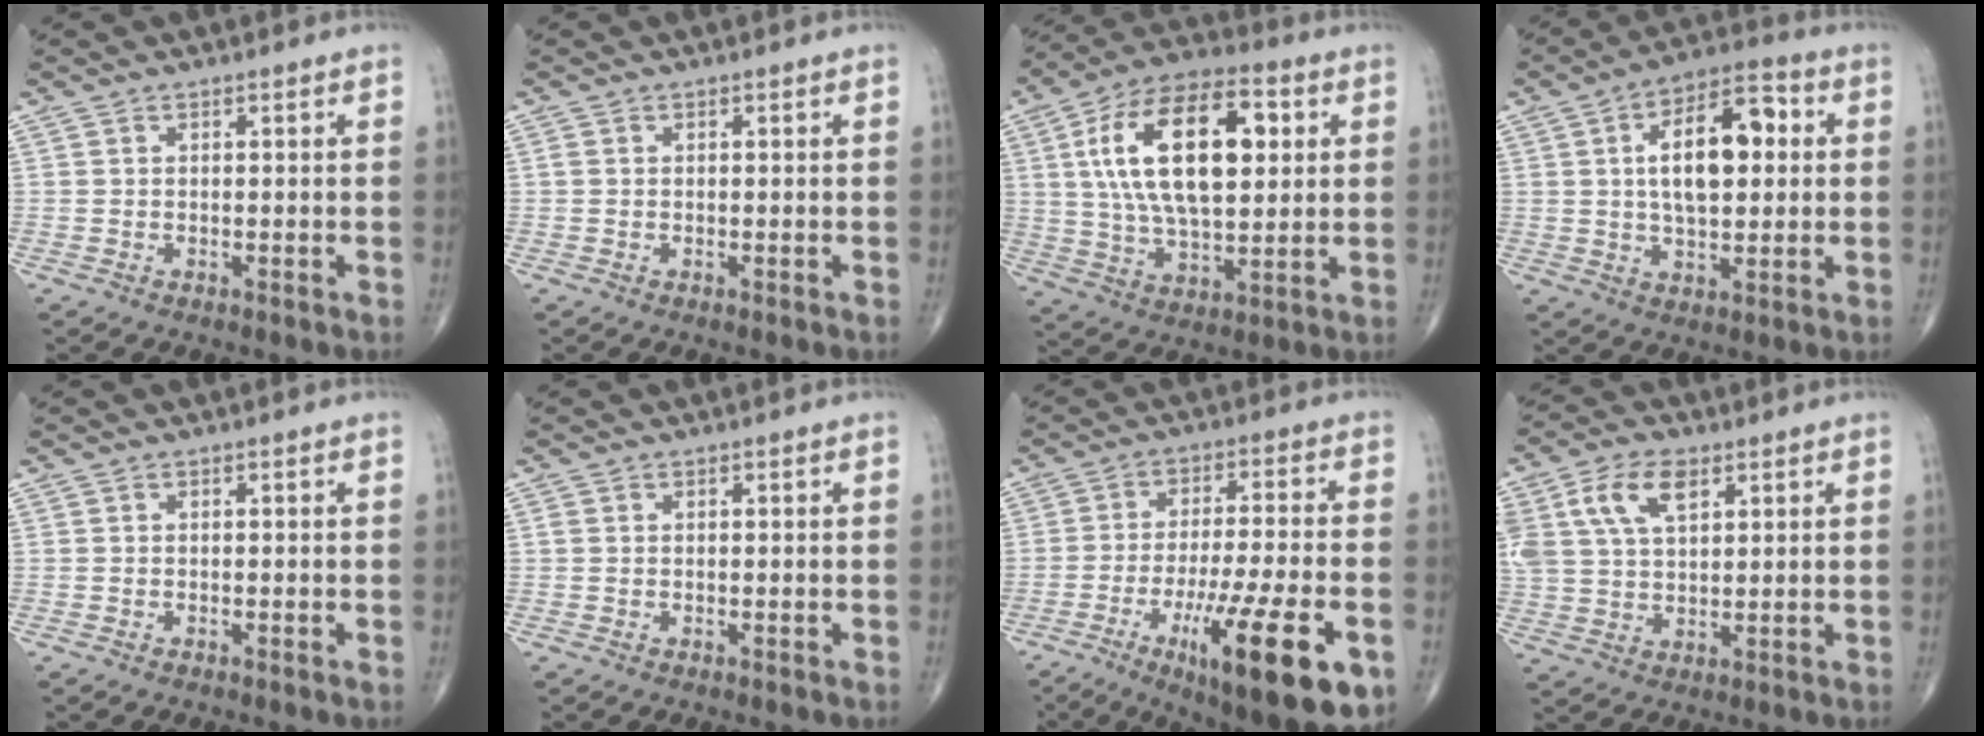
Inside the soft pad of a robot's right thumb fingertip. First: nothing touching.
{"total": 0.5, "force": [0.0, 0.4, 0.3], "torque": [-0.006, 0.001, -0.001]}
{"total": 22.5, "force": [5.0, 11.2, 18.9], "torque": [-0.315, 0.004, 0.079]}
{"total": 14.7, "force": [2.3, 7.3, 12.5], "torque": [-0.182, 0.016, 0.032]}
{"total": 0.0}
{"total": 0.5, "force": [0.1, 0.4, 0.3], "torque": [-0.004, 0.001, -0.001]}
{"total": 20.7, "force": [-8.4, 4.5, 18.3], "torque": [-0.271, 0.005, -0.123]}
{"total": 11.3, "force": [4.8, 6.4, 8.0], "torque": [-0.157, 0.000, 0.094]}